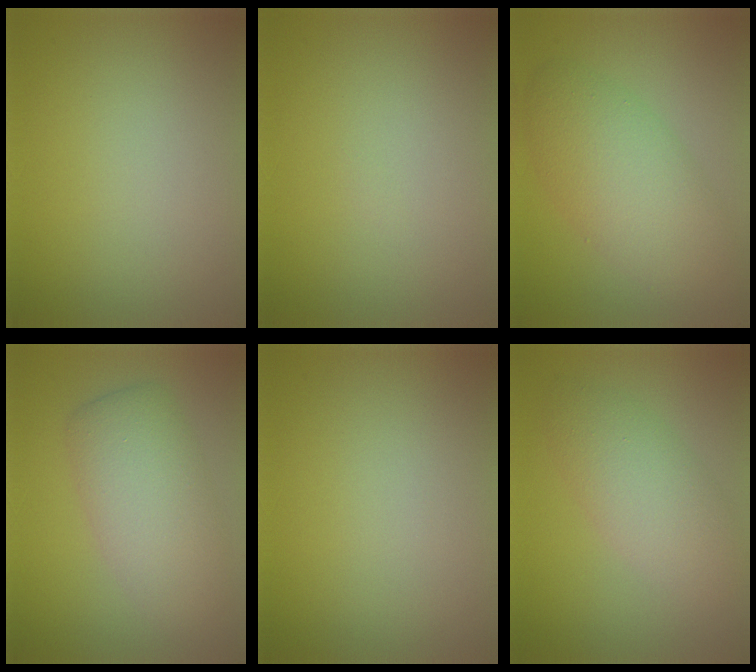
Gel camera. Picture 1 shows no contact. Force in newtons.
{"total": 0.0}
{"total": 6.3, "press": 6.3, "slide": 0.2}
{"total": 5.3, "press": 5.3, "slide": 0.1}
{"total": 0.0}
{"total": 4.0, "press": 4.0, "slide": 0.3}